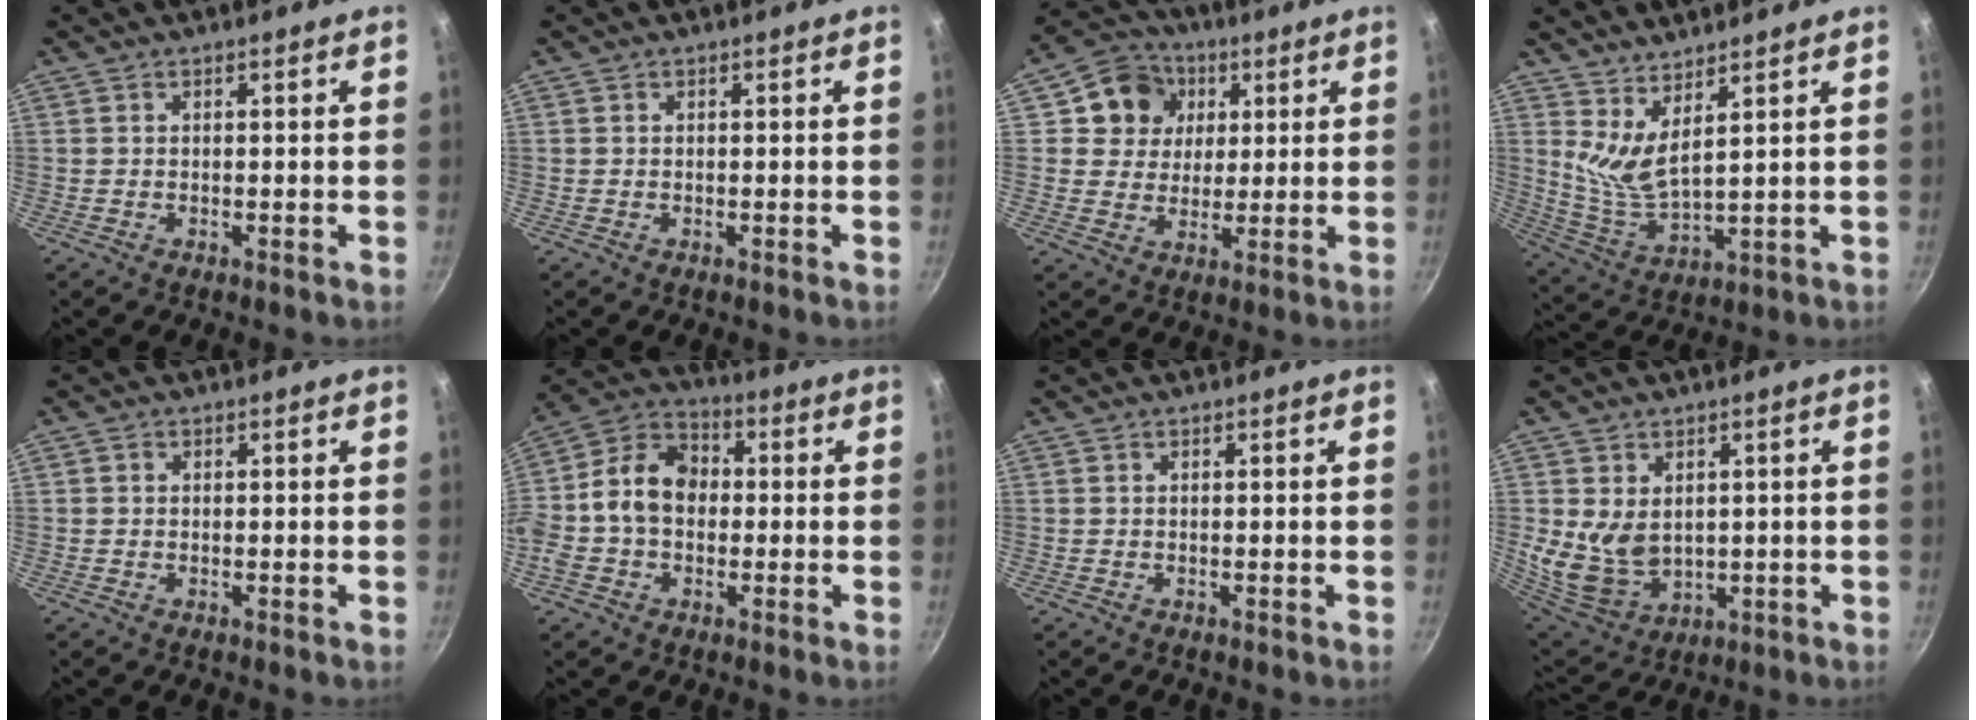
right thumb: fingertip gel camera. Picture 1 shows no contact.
{"total": 0.0}
{"total": 10.4, "force": [3.3, 9.3, 3.5], "torque": [-0.025, 0.005, 0.047]}
{"total": 7.7, "force": [5.1, 1.6, 5.6], "torque": [-0.105, -0.062, 0.102]}
{"total": 0.7, "force": [0.1, 0.7, 0.2], "torque": [-0.001, 0.003, -0.001]}
{"total": 13.4, "force": [-0.5, 10.1, 8.7], "torque": [-0.124, 0.037, -0.033]}
{"total": 0.0}
{"total": 11.3, "force": [1.5, 8.4, 7.3], "torque": [-0.124, -0.032, 0.052]}